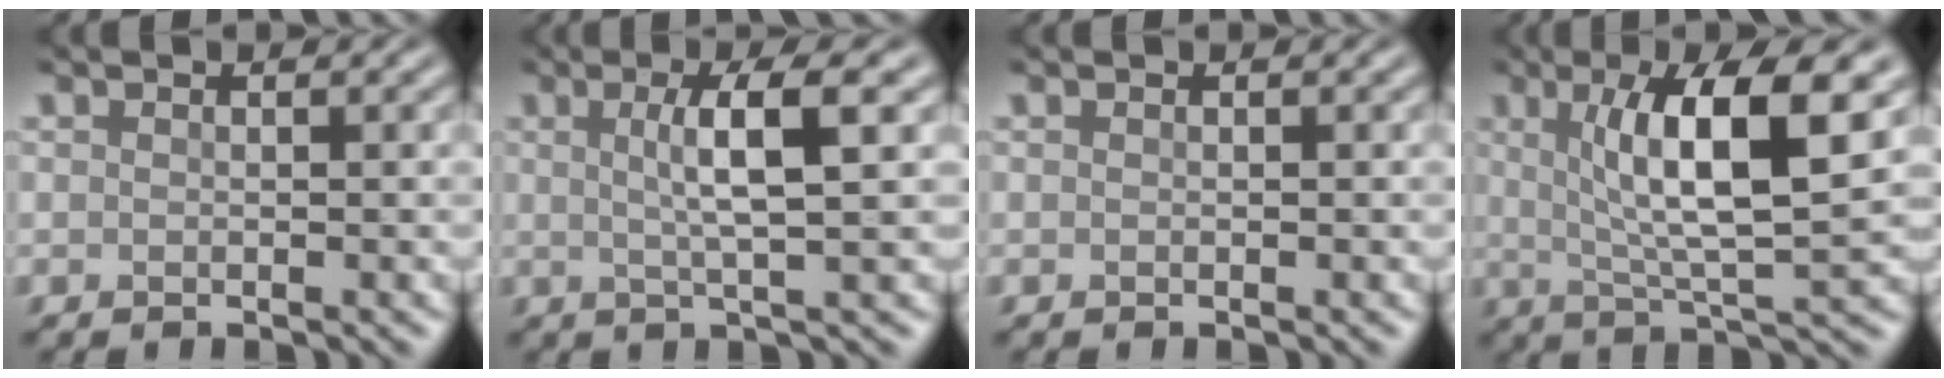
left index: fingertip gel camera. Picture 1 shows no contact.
{"total": 4.8, "force": [0.8, 1.0, 4.6], "torque": [-0.072, 0.001, 0.012]}
{"total": 0.0}
{"total": 8.9, "force": [2.2, 2.1, 8.3], "torque": [-0.122, -0.009, 0.040]}